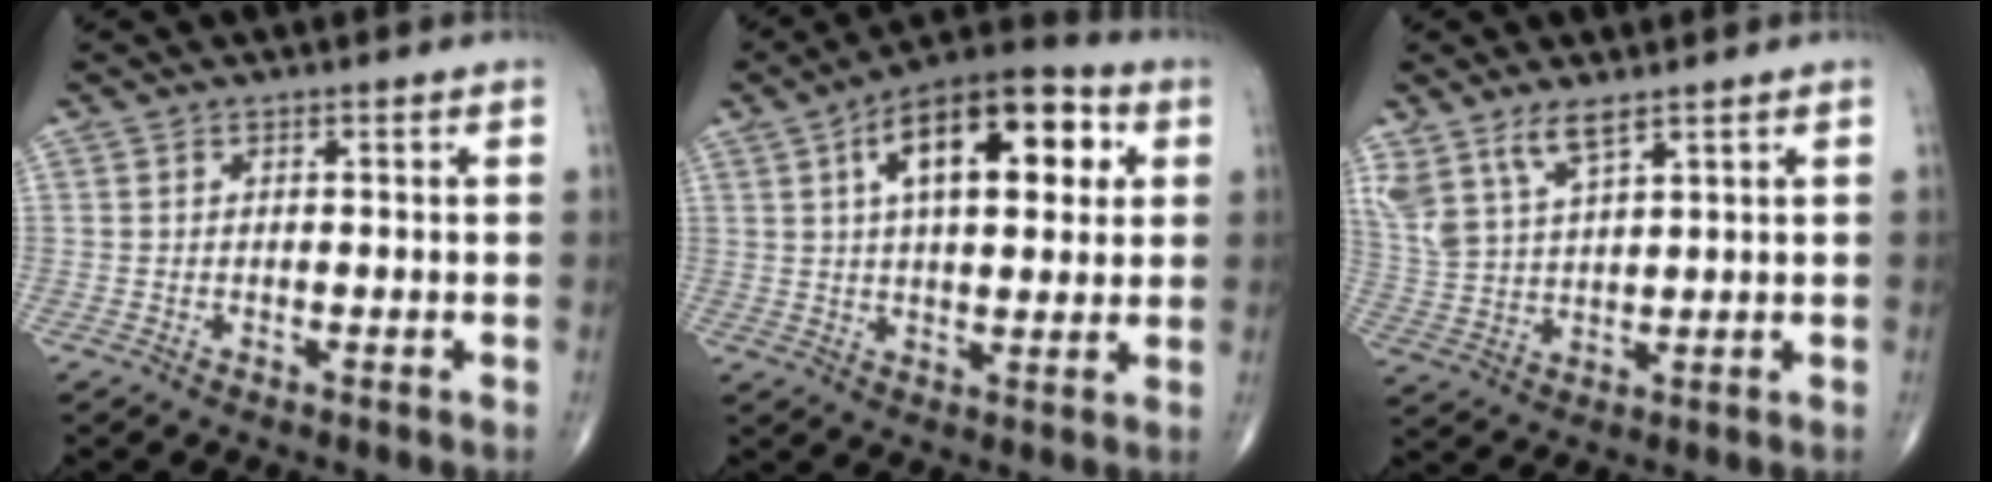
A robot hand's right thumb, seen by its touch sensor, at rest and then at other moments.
{"total": 18.6, "force": [5.7, 8.7, 15.4], "torque": [-0.208, 0.014, 0.080]}
{"total": 8.0, "force": [5.6, 2.7, 5.1], "torque": [-0.107, -0.019, 0.124]}